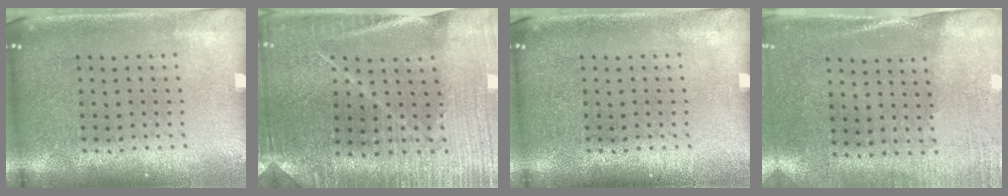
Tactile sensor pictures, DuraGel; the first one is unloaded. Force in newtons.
{"total": 2.6, "press": 2.6, "slide": 0.4}
{"total": 0.0}
{"total": 2.6, "press": 2.3, "slide": 1.3}